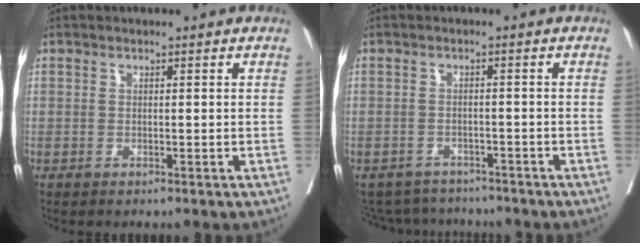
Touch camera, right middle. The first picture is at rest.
{"total": 6.9, "force": [-6.6, 2.1, 0.4], "torque": [-0.006, 0.012, -0.090]}